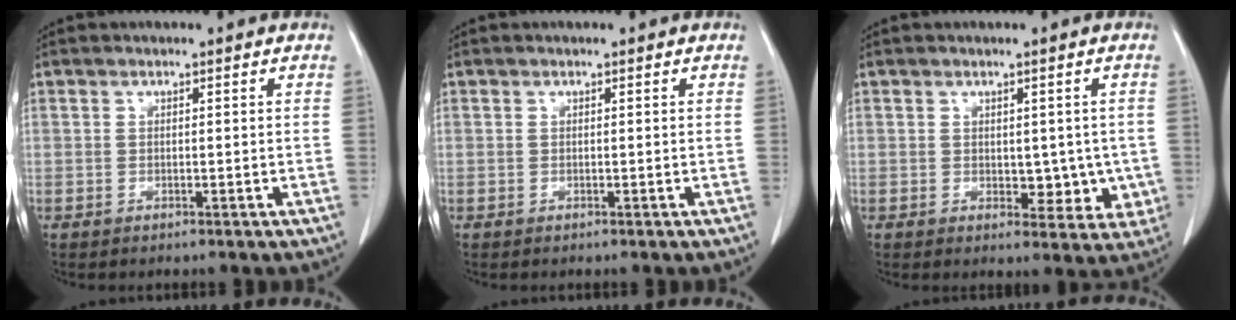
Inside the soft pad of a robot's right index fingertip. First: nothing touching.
{"total": 0.0}
{"total": 5.6, "force": [-0.3, 3.5, 4.4], "torque": [-0.033, -0.002, 0.006]}